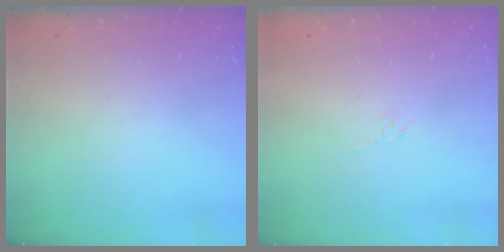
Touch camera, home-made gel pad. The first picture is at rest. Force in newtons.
{"total": 2.8, "press": 2.7, "slide": 0.6}